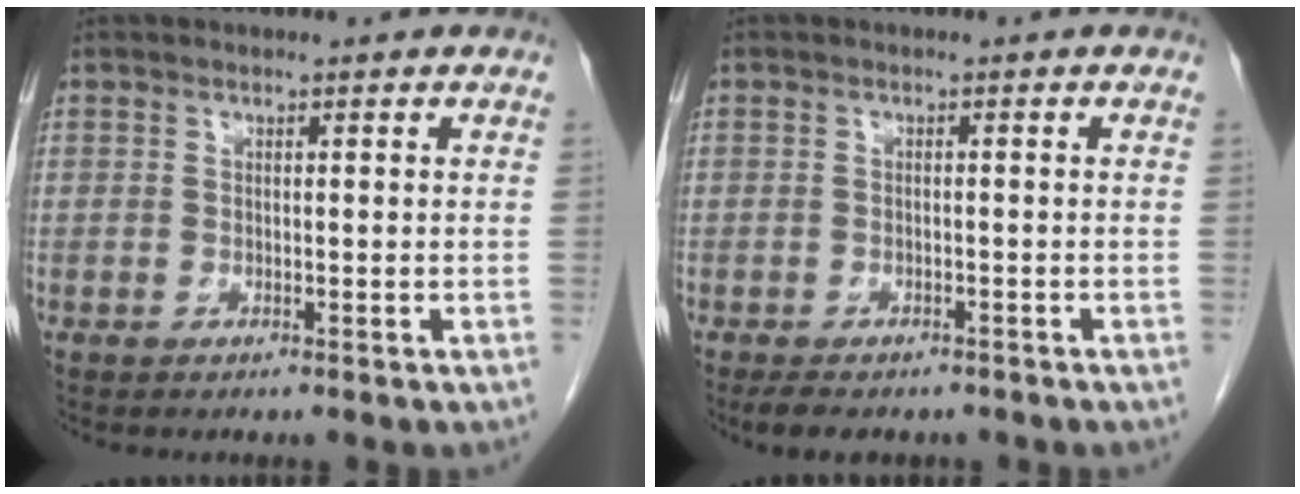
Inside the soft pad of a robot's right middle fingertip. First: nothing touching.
{"total": 5.6, "force": [-4.6, 2.3, 2.3], "torque": [-0.033, -0.006, -0.060]}